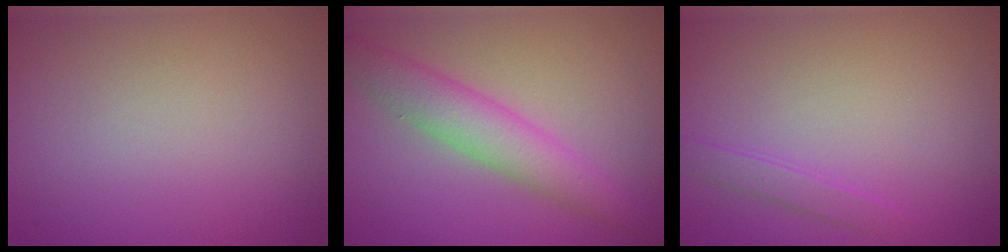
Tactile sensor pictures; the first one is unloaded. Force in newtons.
{"total": 4.4, "press": 4.4, "slide": 0.2}
{"total": 1.3, "press": 1.3, "slide": 0.1}